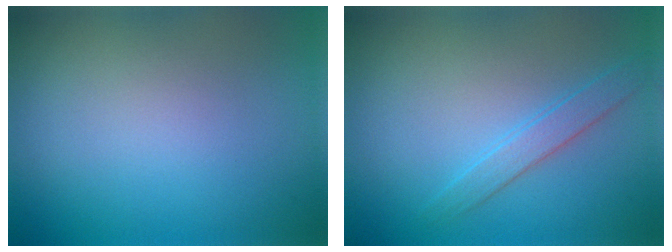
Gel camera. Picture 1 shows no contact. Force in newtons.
{"total": 1.8, "press": 1.8, "slide": 0.0}